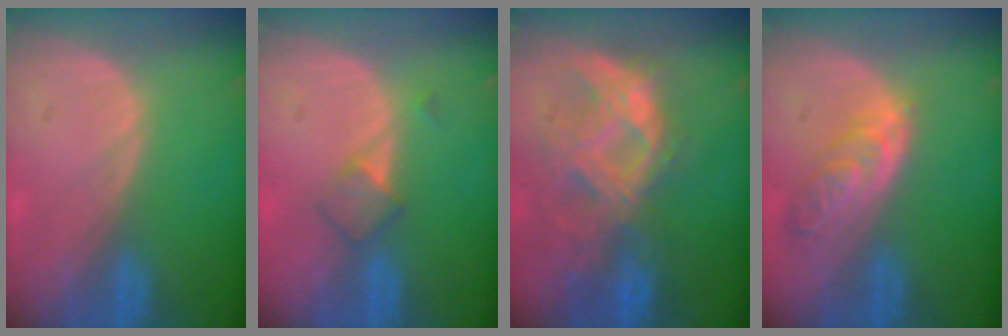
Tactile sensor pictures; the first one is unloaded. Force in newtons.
{"total": 3.2, "press": 3.0, "slide": 1.2}
{"total": 9.8, "press": 8.8, "slide": 4.2}
{"total": 5.5, "press": 5.4, "slide": 0.7}